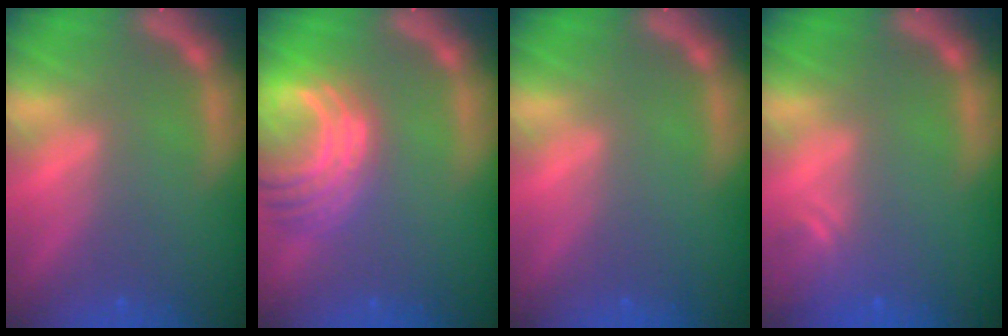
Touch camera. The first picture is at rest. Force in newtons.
{"total": 8.1}
{"total": 0.0}
{"total": 1.9}